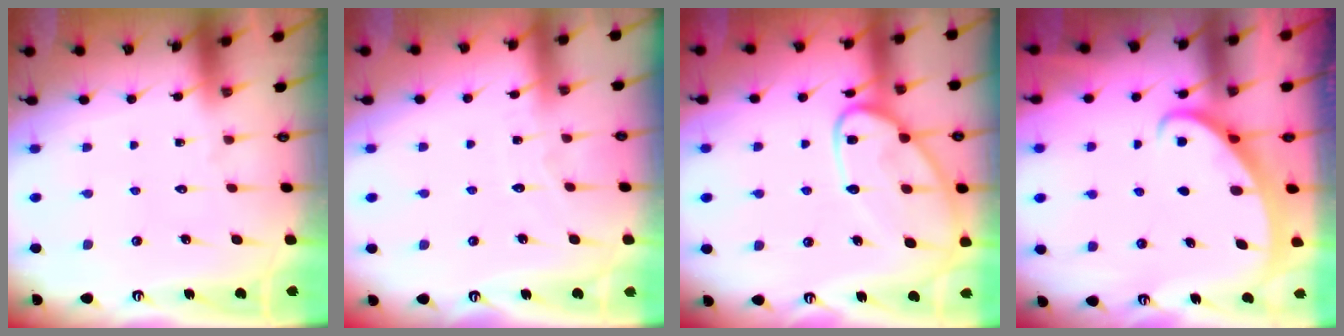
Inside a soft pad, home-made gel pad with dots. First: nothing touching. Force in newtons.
{"total": 2.5, "press": 2.5, "slide": 0.4}
{"total": 15.6, "press": 15.5, "slide": 1.5}
{"total": 2.4, "press": 2.4, "slide": 0.2}